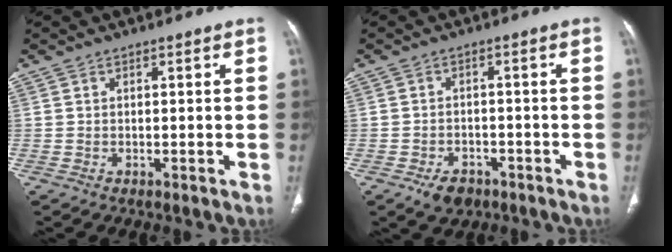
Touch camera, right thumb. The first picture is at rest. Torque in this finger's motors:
{"motor_torque": [0.75, 0.06, 0.00, -0.27, -0.03]}